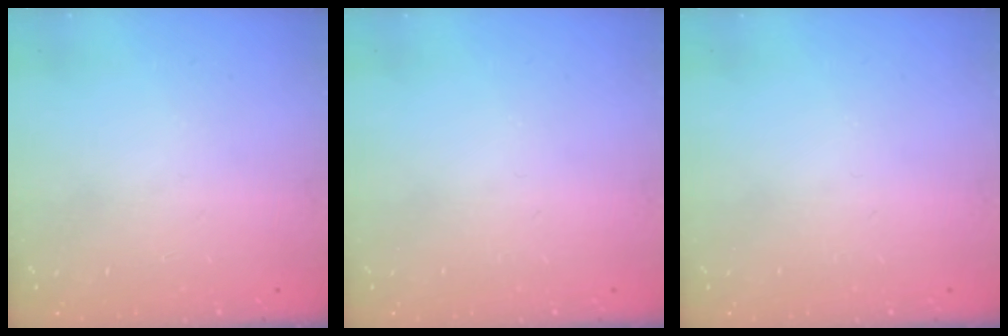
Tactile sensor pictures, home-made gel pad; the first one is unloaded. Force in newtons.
{"total": 0.0}
{"total": 0.0}